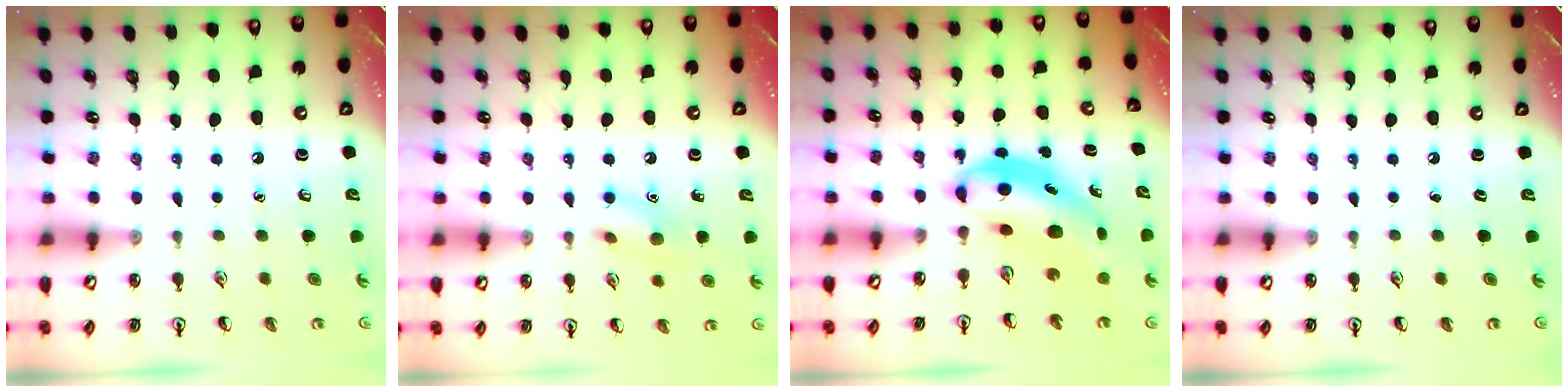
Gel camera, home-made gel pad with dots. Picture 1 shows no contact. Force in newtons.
{"total": 9.2, "press": 9.2, "slide": 1.2}
{"total": 5.7, "press": 5.6, "slide": 1.1}
{"total": 0.0}